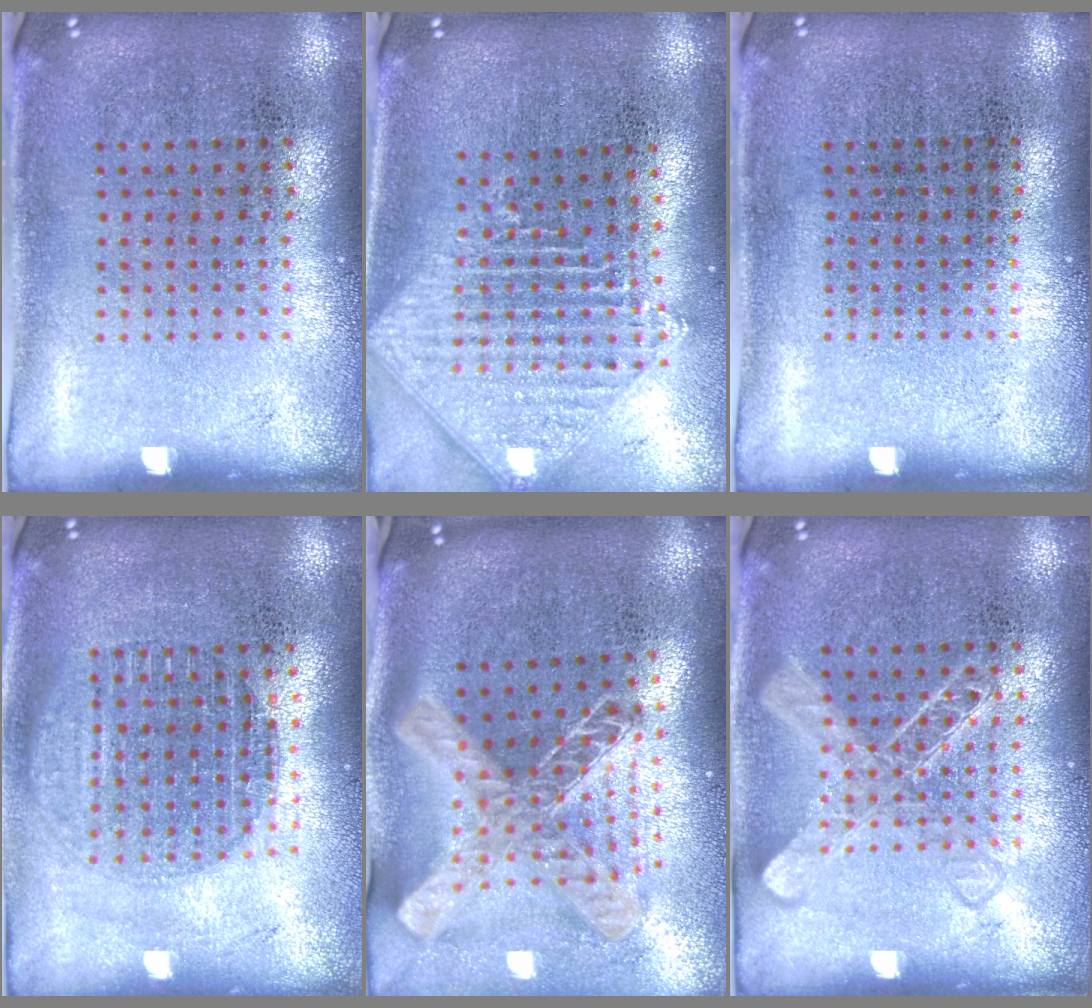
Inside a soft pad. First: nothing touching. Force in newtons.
{"total": 2.2, "press": 1.8, "slide": 1.3}
{"total": 0.0}
{"total": 1.7, "press": 1.5, "slide": 0.9}
{"total": 2.4, "press": 1.8, "slide": 1.6}
{"total": 2.3, "press": 2.3, "slide": 0.4}